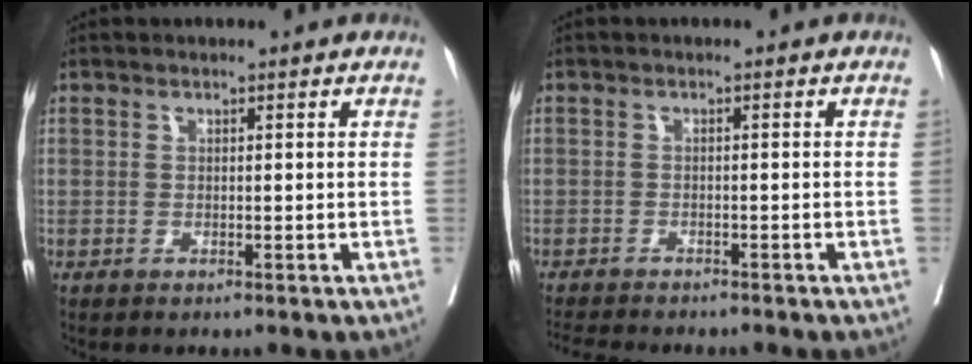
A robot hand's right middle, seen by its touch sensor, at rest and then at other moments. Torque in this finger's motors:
{"motor_torque": [0.95, -1.19, 0.09, 0.04]}